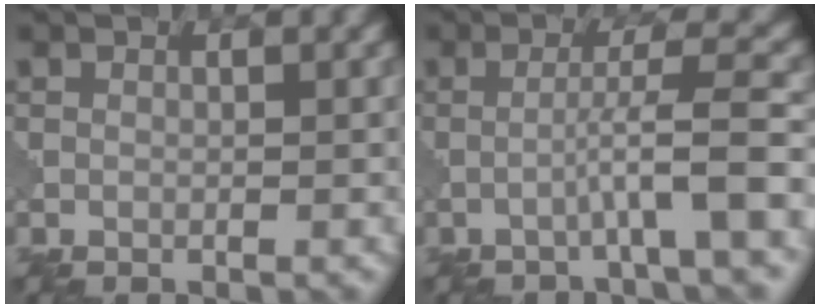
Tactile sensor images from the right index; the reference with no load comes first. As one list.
[{"total": 4.6, "force": [-1.7, 0.1, 4.2], "torque": [-0.063, 0.018, -0.047]}]